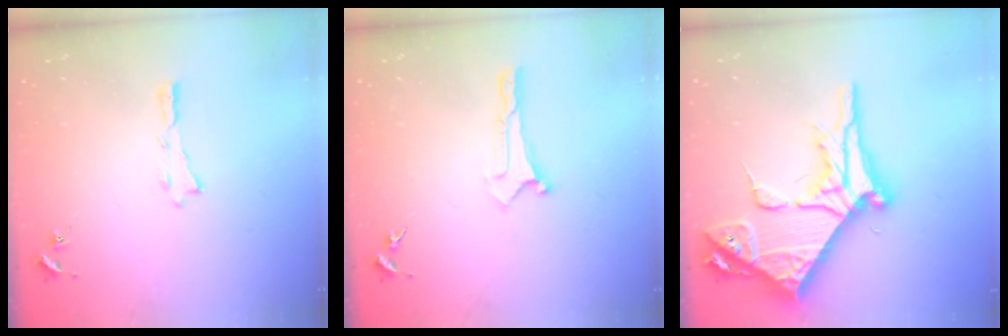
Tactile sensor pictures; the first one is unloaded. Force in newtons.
{"total": 0.0}
{"total": 13.1, "press": 13.0, "slide": 1.5}